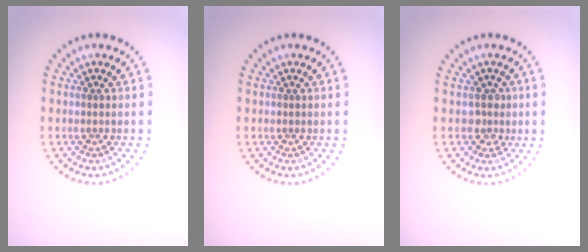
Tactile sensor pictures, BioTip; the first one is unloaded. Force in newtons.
{"total": 0.0}
{"total": 1.4, "press": 1.1, "slide": 0.8}